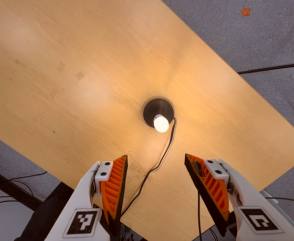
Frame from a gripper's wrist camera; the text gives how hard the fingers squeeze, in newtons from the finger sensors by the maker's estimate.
{"total": 0.0}